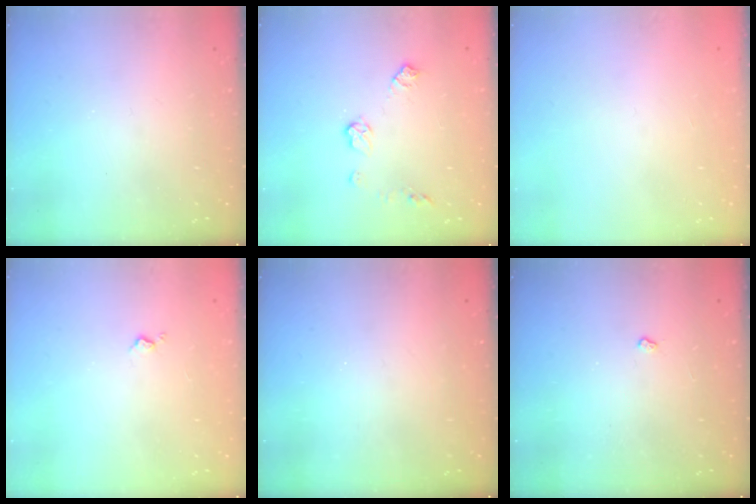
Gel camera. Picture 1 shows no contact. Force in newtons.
{"total": 7.2, "press": 7.2, "slide": 0.2}
{"total": 0.0}
{"total": 2.6, "press": 2.6, "slide": 0.4}
{"total": 0.0}
{"total": 2.4, "press": 2.3, "slide": 0.4}